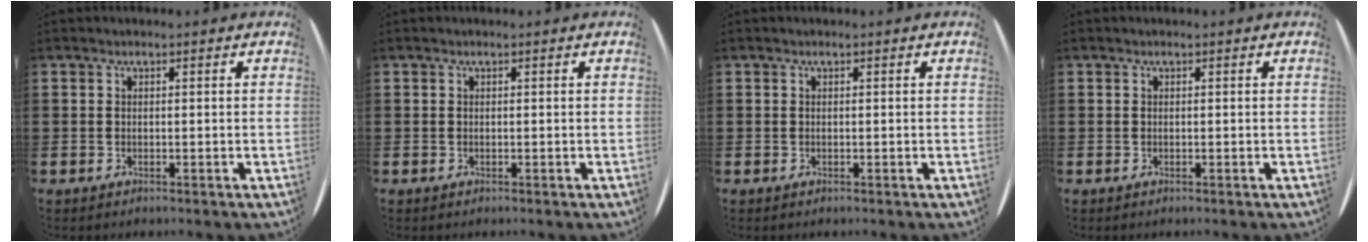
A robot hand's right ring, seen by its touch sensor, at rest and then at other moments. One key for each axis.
{"total": 0.0}
{"total": 0.0}
{"total": 0.0}